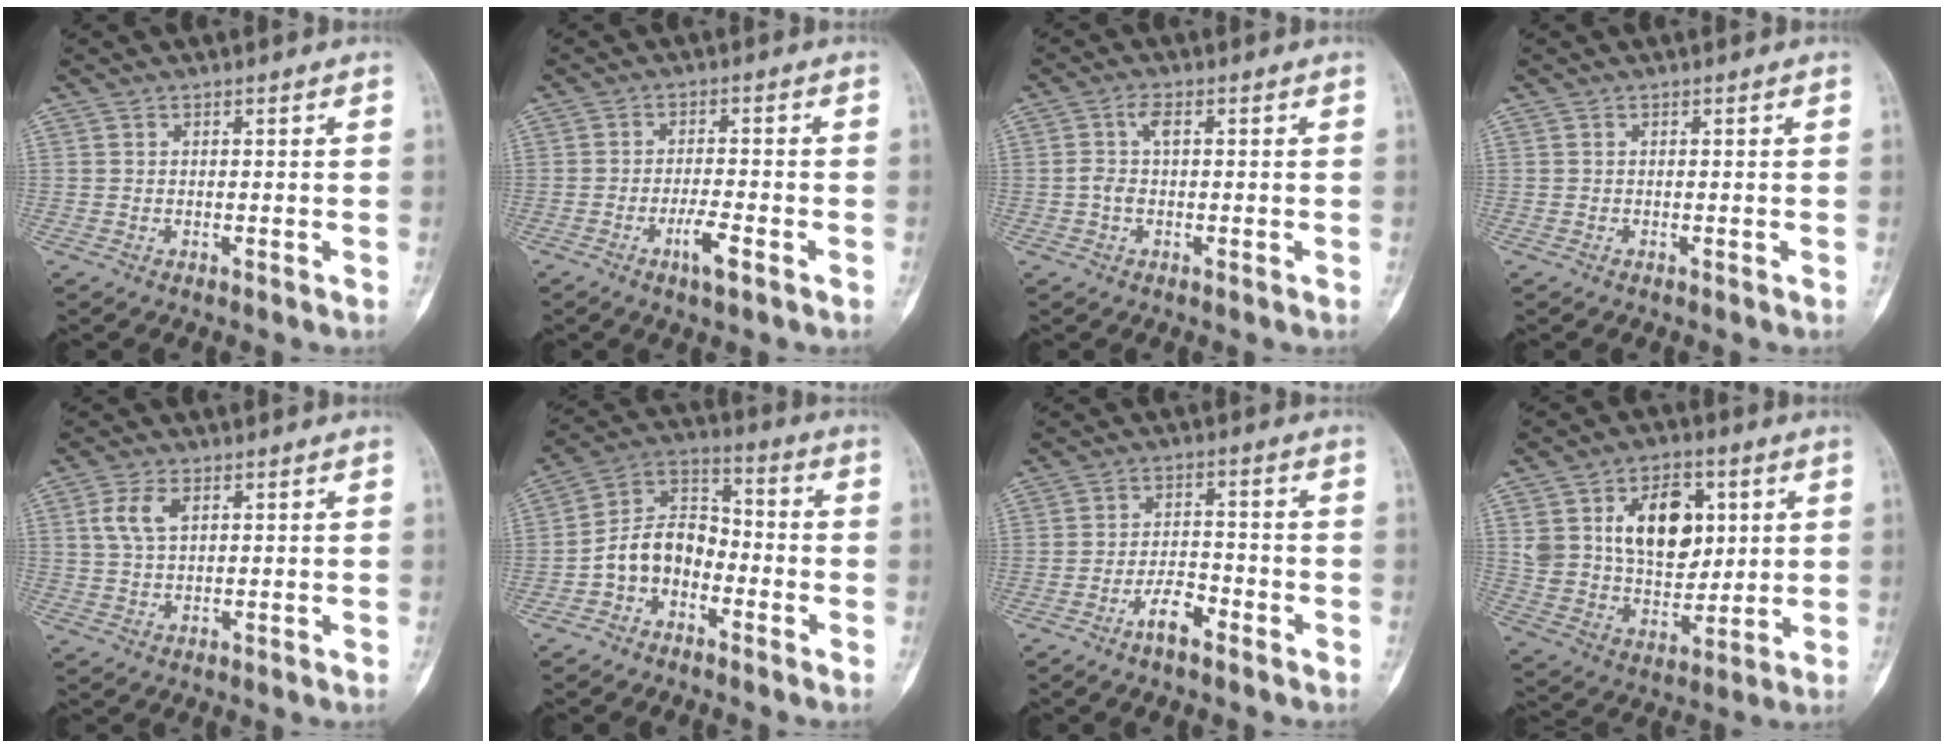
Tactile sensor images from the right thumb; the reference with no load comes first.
{"total": 4.5, "force": [-2.3, 0.9, 3.8], "torque": [-0.071, 0.010, -0.043]}
{"total": 3.0, "force": [0.3, 1.5, 2.6], "torque": [-0.062, 0.013, 0.002]}
{"total": 0.0}
{"total": 5.0, "force": [1.7, 2.8, 3.8], "torque": [-0.082, 0.003, 0.033]}
{"total": 10.2, "force": [-3.7, 7.3, 6.0], "torque": [-0.089, 0.057, -0.084]}
{"total": 5.2, "force": [-3.4, 2.0, 3.4], "torque": [-0.056, 0.025, -0.060]}
{"total": 17.3, "force": [5.1, 11.6, 11.8], "torque": [-0.141, -0.019, 0.099]}